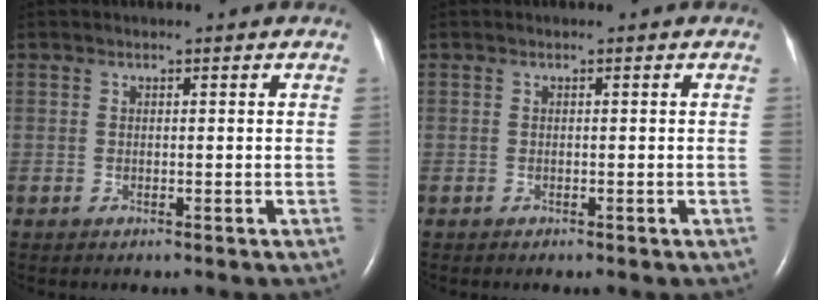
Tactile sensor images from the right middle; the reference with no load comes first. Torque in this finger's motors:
{"motor_torque": [-0.20, -0.17, -0.03, 0.02]}